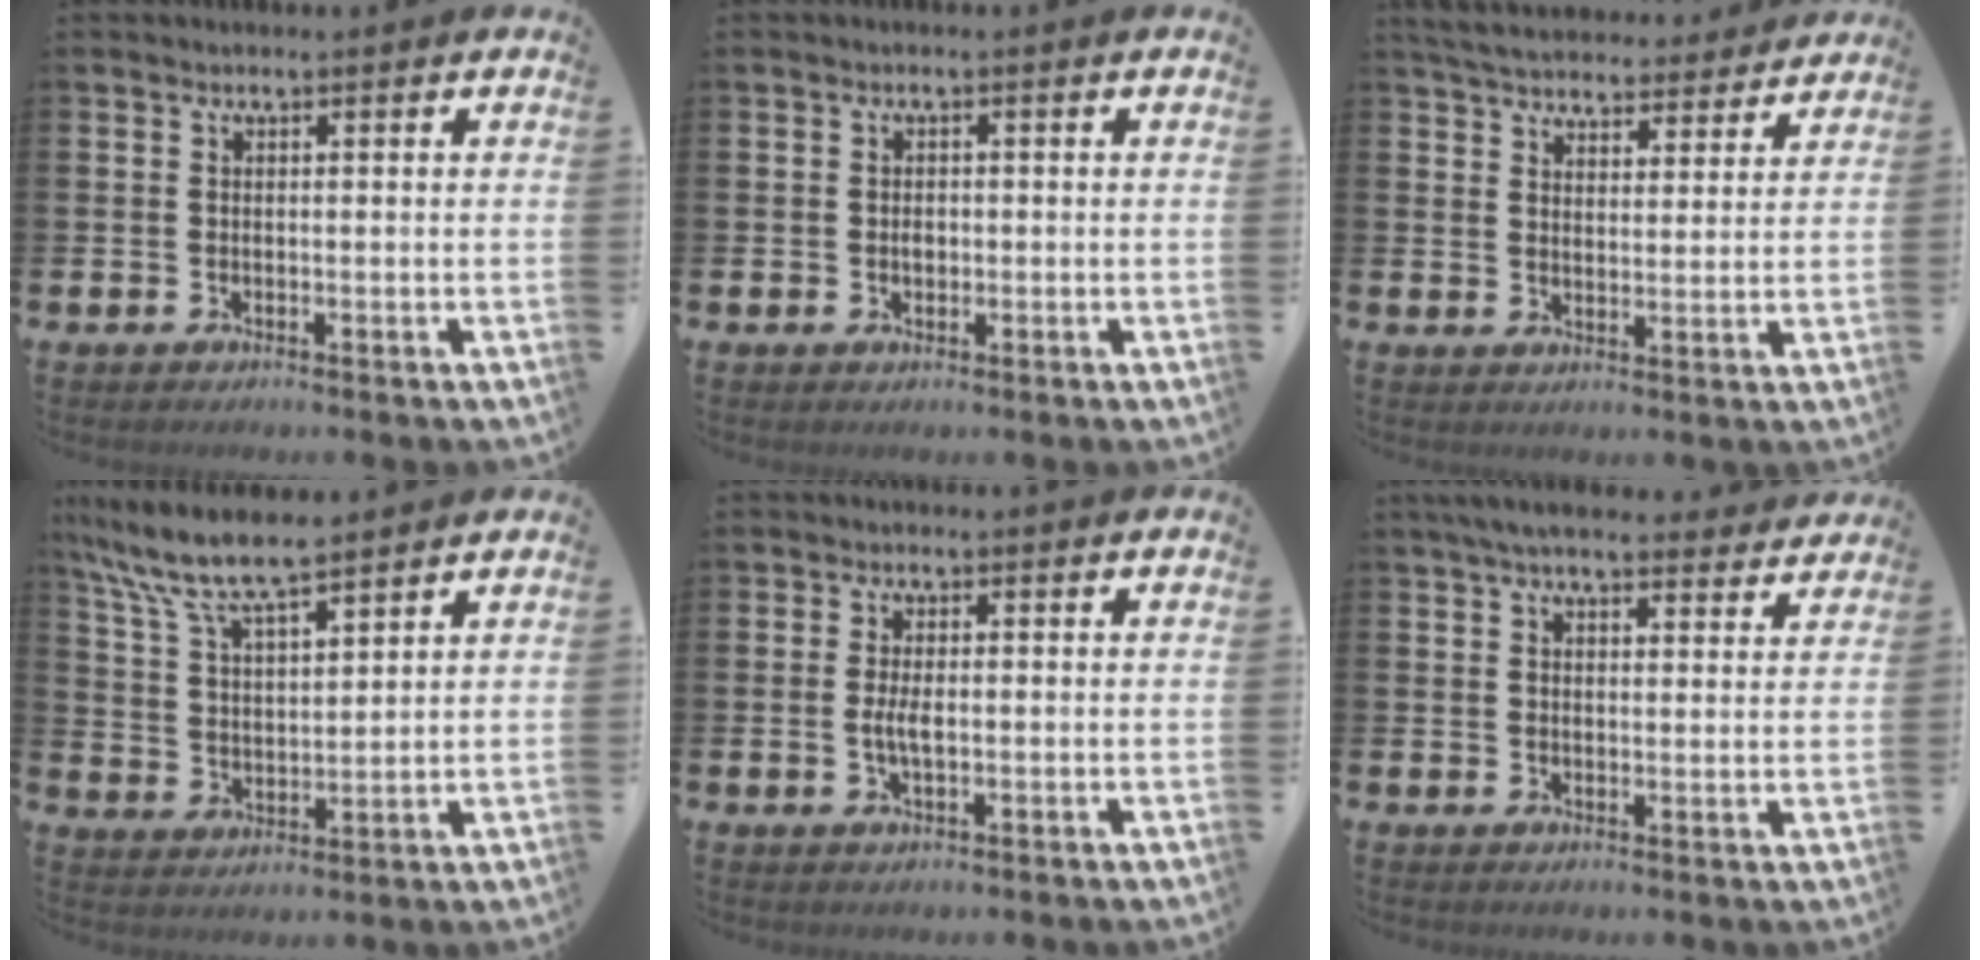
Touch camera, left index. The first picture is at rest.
{"total": 1.4, "force": [-0.1, 1.0, 0.9], "torque": [-0.003, 0.001, -0.007]}
{"total": 5.8, "force": [5.6, 1.2, 0.7], "torque": [-0.029, -0.035, 0.098]}
{"total": 8.6, "force": [7.8, 1.4, 3.2], "torque": [-0.093, -0.037, 0.139]}
{"total": 2.7, "force": [-0.1, 1.1, 2.4], "torque": [-0.040, -0.001, -0.004]}
{"total": 5.7, "force": [5.3, 1.2, 1.8], "torque": [-0.034, -0.018, 0.094]}